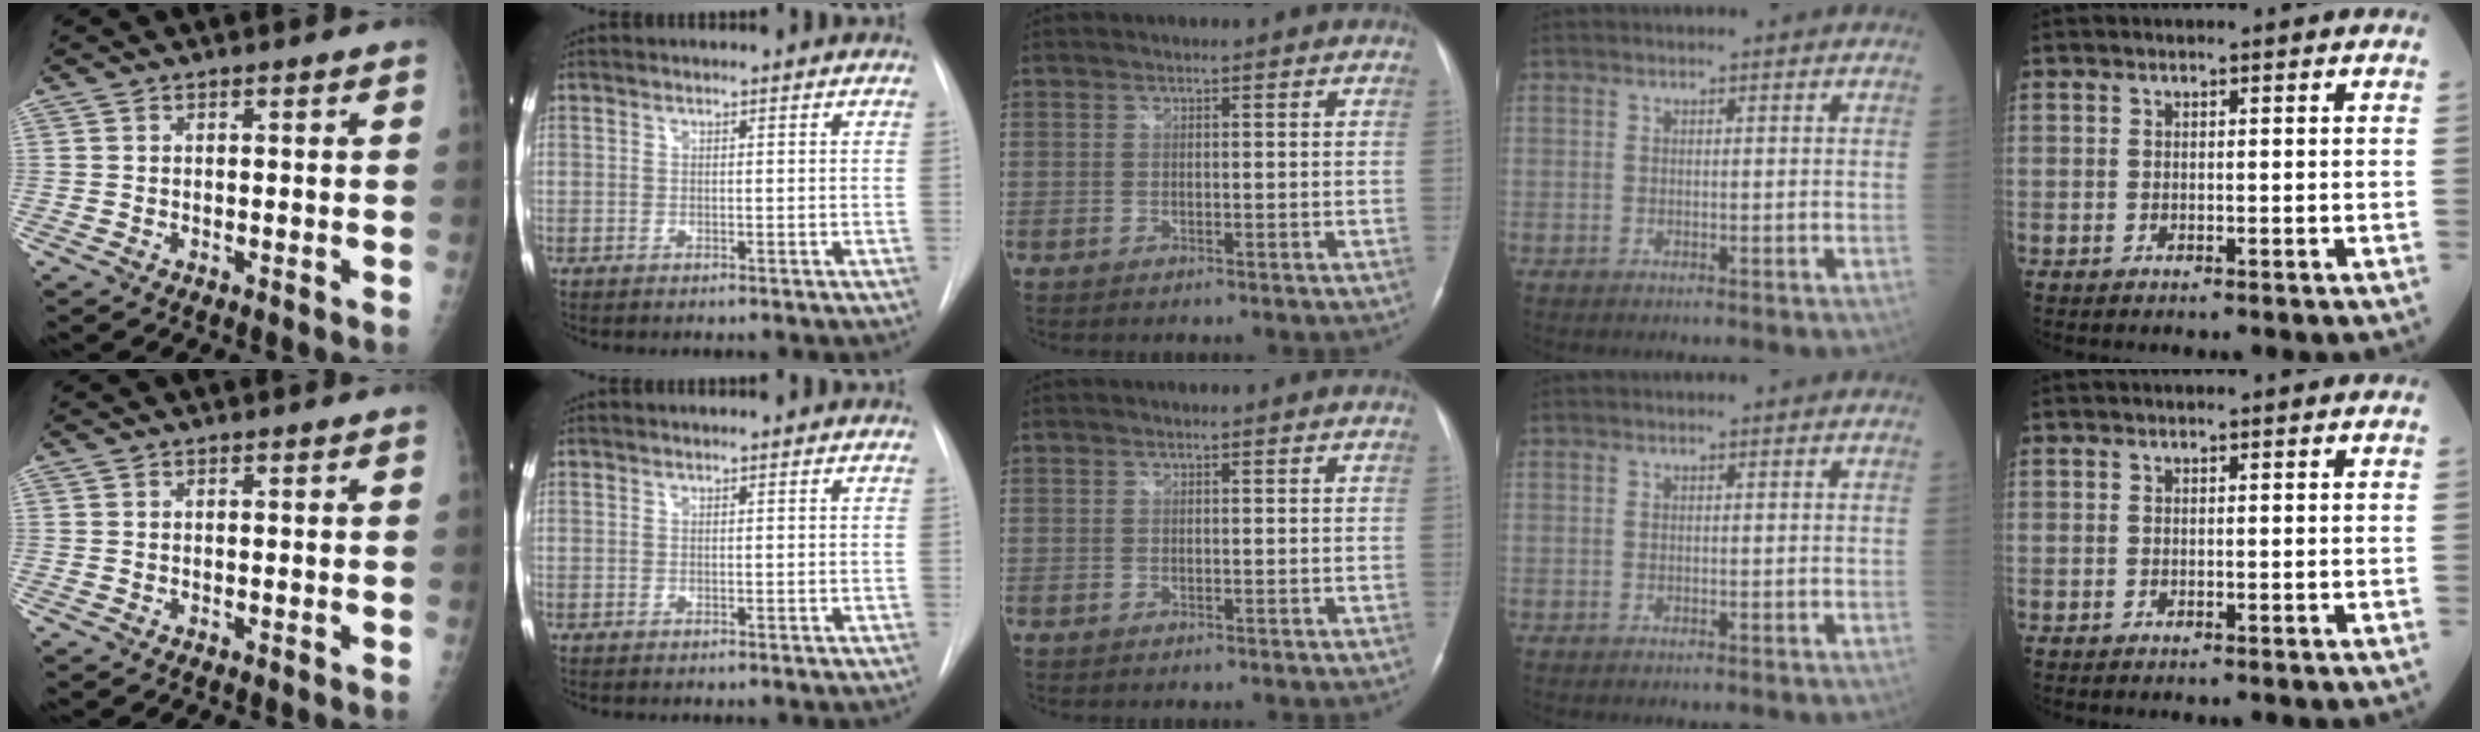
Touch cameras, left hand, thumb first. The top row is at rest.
{}